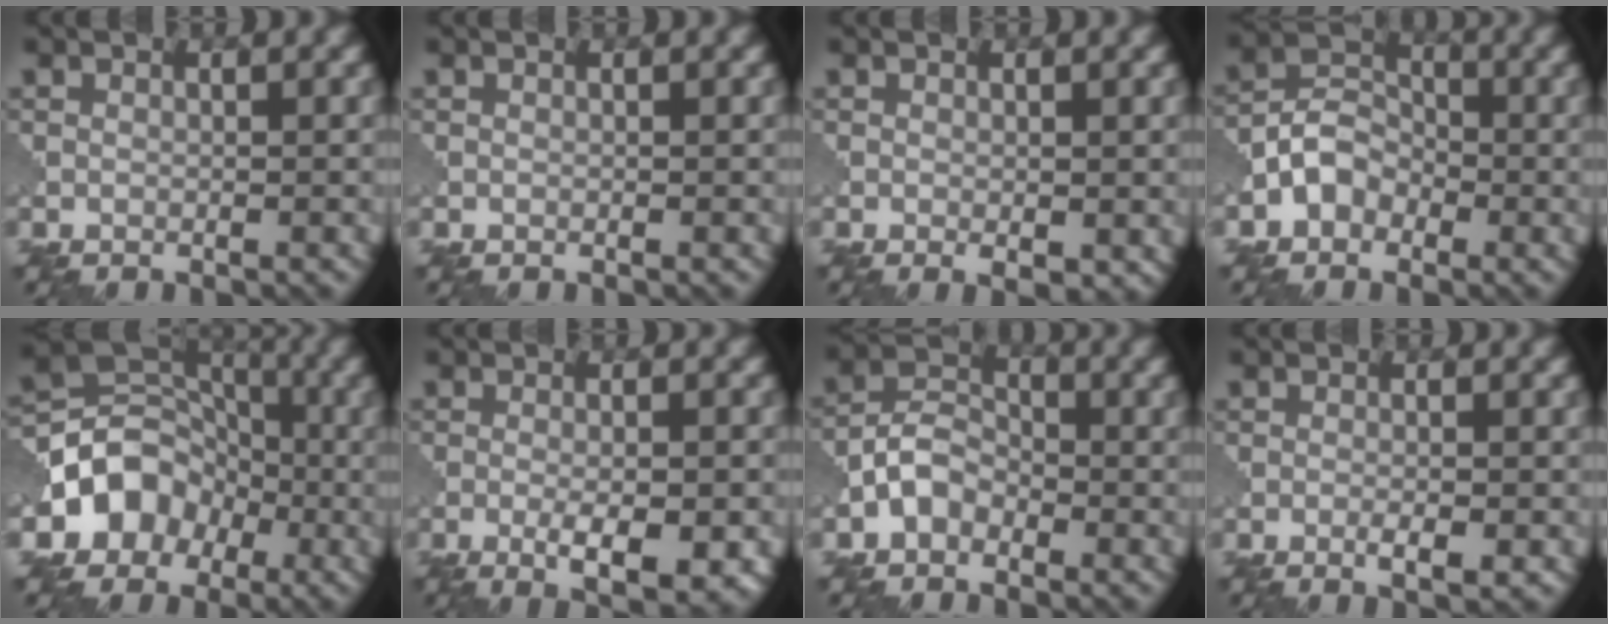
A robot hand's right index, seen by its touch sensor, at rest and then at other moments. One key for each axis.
{"total": 0.0}
{"total": 1.3, "fx": -0.2, "fy": 0.6, "fz": 1.1, "tx": -0.015, "ty": -0.007, "tz": -0.001}
{"total": 3.4, "fx": -1.6, "fy": 2.5, "fz": 1.5, "tx": -0.026, "ty": 0.015, "tz": -0.039}
{"total": 6.1, "fx": -2.2, "fy": 5.0, "fz": 2.6, "tx": -0.015, "ty": 0.012, "tz": -0.045}
{"total": 5.0, "fx": -1.8, "fy": 1.4, "fz": 4.4, "tx": -0.076, "ty": -0.006, "tz": -0.026}
{"total": 3.4, "fx": -1.6, "fy": 2.3, "fz": 1.8, "tx": -0.035, "ty": 0.014, "tz": -0.039}
{"total": 1.9, "fx": -0.8, "fy": 0.4, "fz": 1.7, "tx": -0.029, "ty": -0.002, "tz": -0.013}